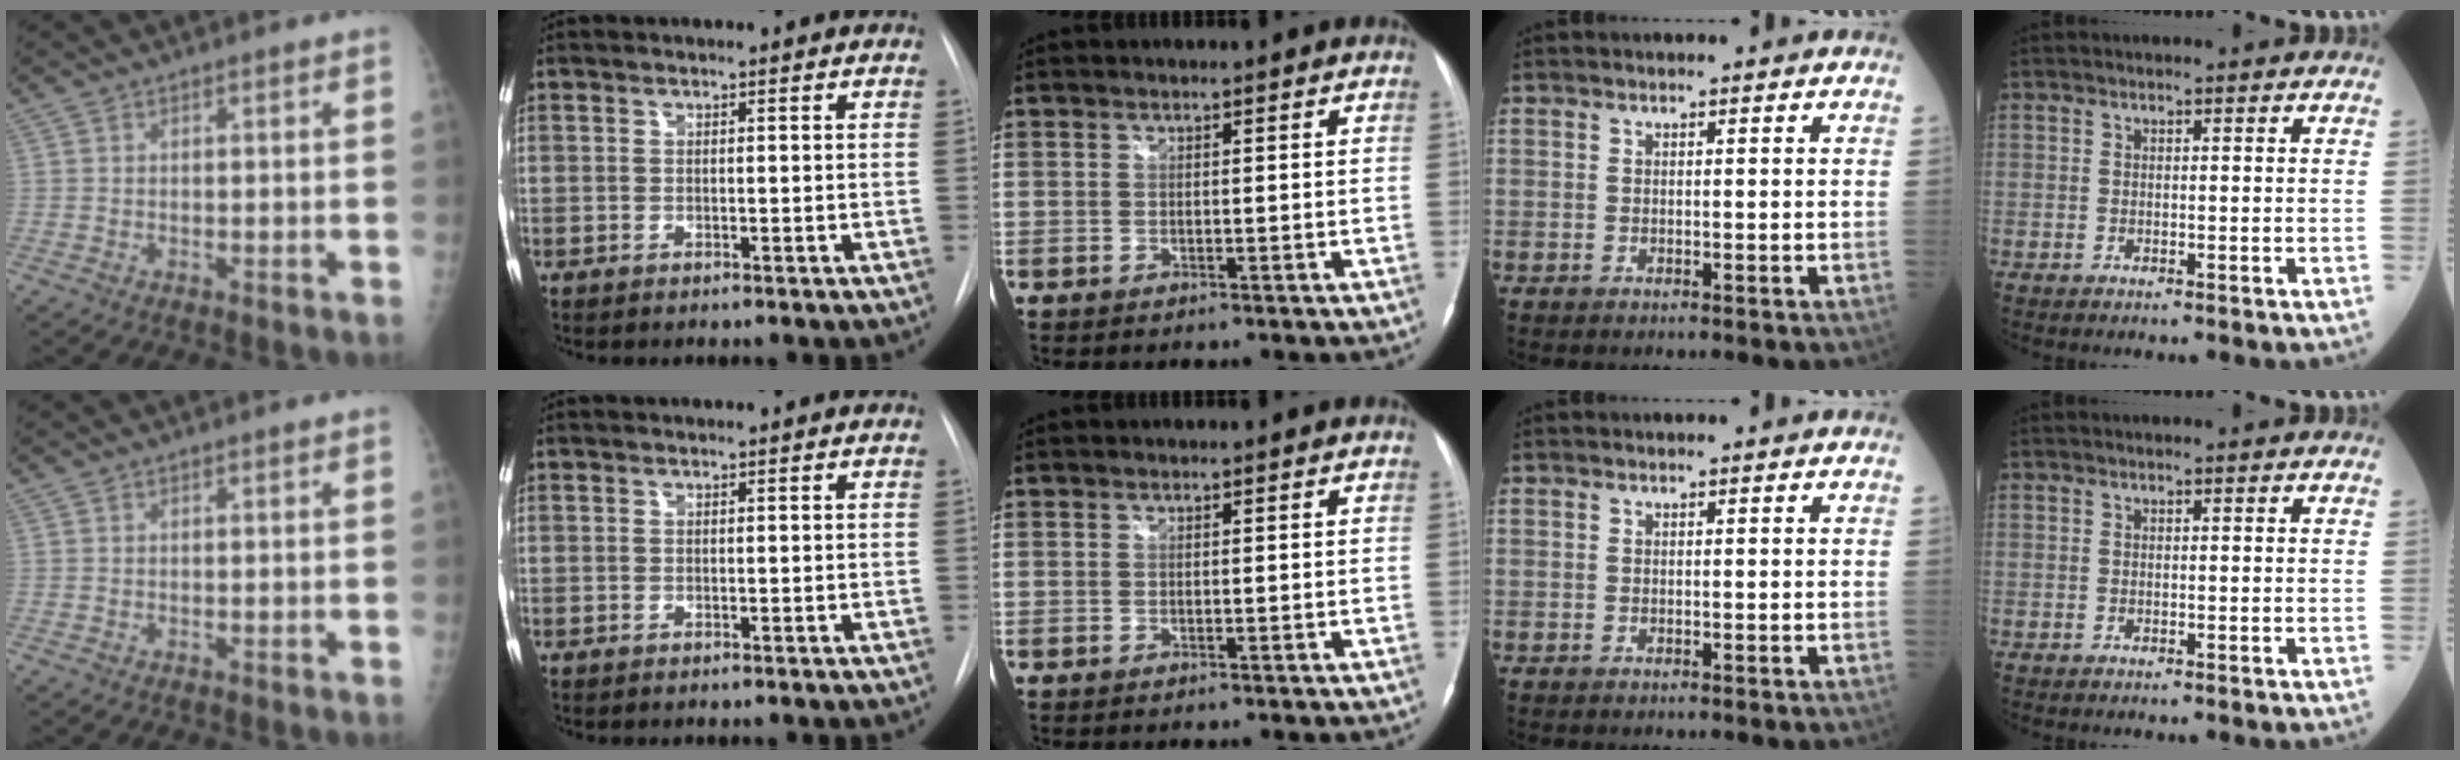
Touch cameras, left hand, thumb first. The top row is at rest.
{}